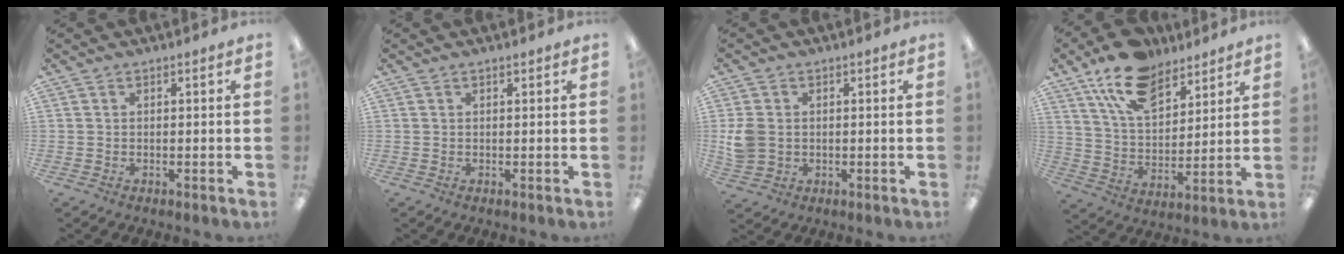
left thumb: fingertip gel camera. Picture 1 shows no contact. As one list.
[{"total": 0.5, "force": [0.4, 0.0, 0.3], "torque": [-0.007, 0.001, 0.007]}, {"total": 5.6, "force": [0.4, 4.7, 3.1], "torque": [-0.071, 0.008, 0.011]}, {"total": 15.2, "force": [10.6, 7.7, 7.6], "torque": [-0.147, -0.041, 0.196]}]